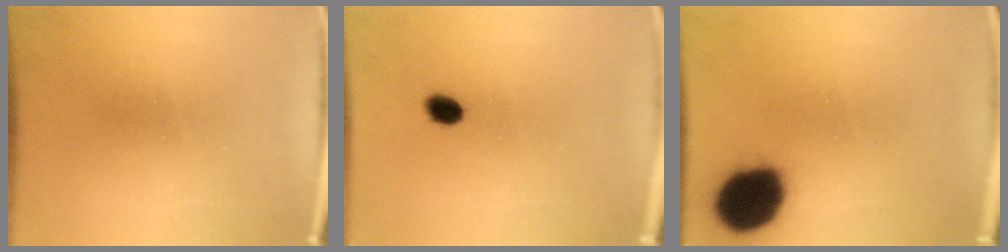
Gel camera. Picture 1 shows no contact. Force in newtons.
{"total": 2.6}
{"total": 17.8}